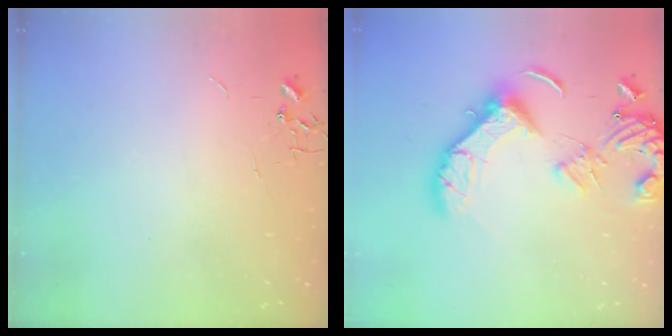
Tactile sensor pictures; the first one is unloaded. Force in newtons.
{"total": 16.8, "press": 16.6, "slide": 2.0}